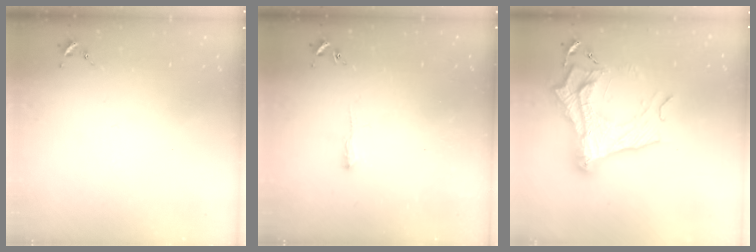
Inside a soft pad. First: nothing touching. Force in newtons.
{"total": 2.5, "press": 2.5, "slide": 0.4}
{"total": 26.5, "press": 26.4, "slide": 2.0}